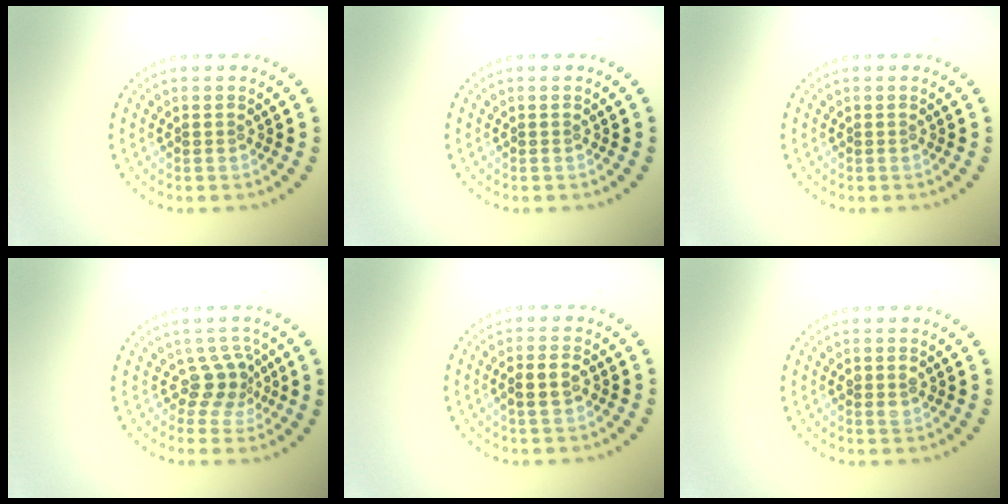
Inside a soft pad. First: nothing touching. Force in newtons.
{"total": 0.0}
{"total": 0.0}
{"total": 2.5, "press": 1.8, "slide": 1.7}
{"total": 2.4, "press": 2.2, "slide": 0.8}
{"total": 1.1, "press": 1.1, "slide": 0.0}